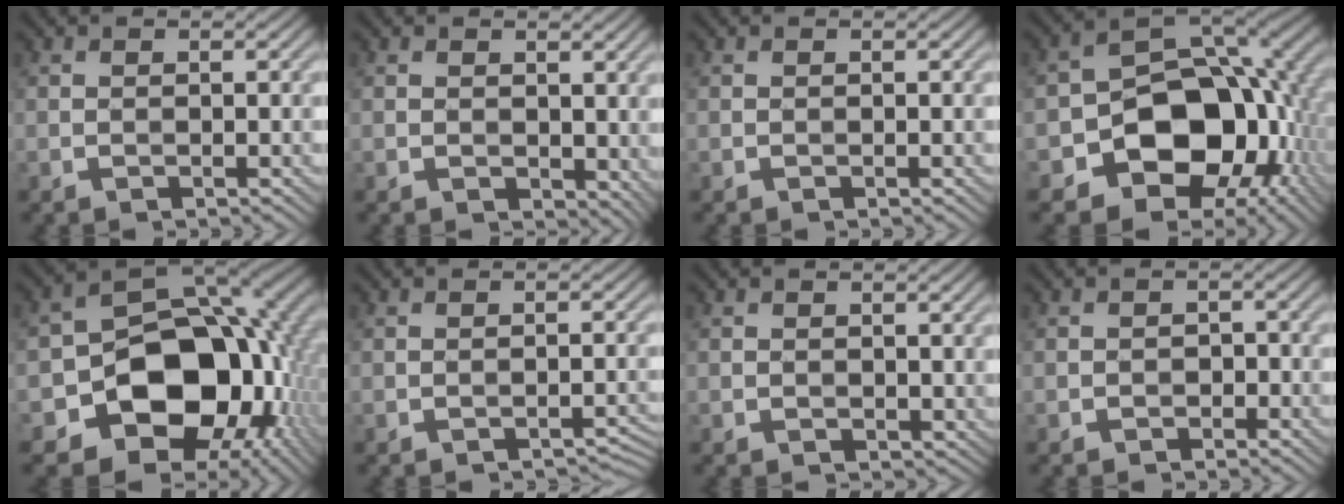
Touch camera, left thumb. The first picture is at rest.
{"total": 2.3, "force": [0.9, 1.6, 1.4], "torque": [-0.027, -0.007, 0.019]}
{"total": 0.0}
{"total": 15.5, "force": [-4.8, 11.5, 9.3], "torque": [-0.136, -0.031, -0.086]}
{"total": 17.3, "force": [-4.9, 13.0, 10.3], "torque": [-0.158, -0.033, -0.078]}
{"total": 1.2, "force": [-1.0, 0.3, 0.6], "torque": [-0.006, 0.002, -0.013]}
{"total": 0.8, "force": [0.5, 0.6, 0.2], "torque": [-0.006, -0.005, 0.012]}
{"total": 1.4, "force": [-0.6, 1.1, 0.5], "torque": [-0.001, 0.000, -0.012]}